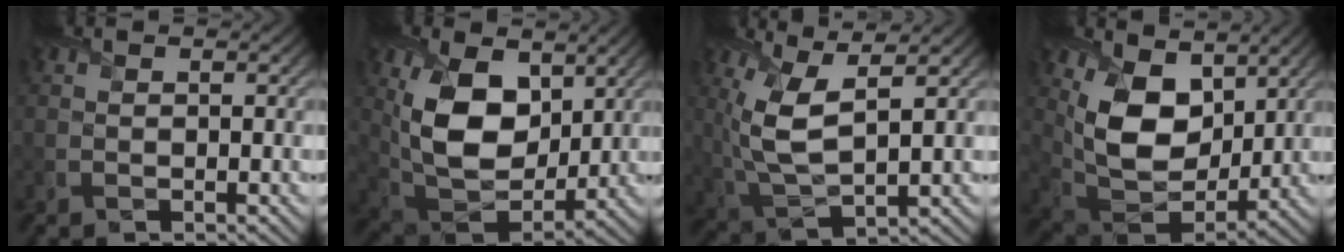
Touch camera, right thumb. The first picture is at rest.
{"total": 12.1, "force": [3.7, 7.9, 8.4], "torque": [-0.192, -0.014, 0.067]}
{"total": 8.7, "force": [2.9, 3.5, 7.4], "torque": [-0.182, -0.002, 0.061]}
{"total": 11.3, "force": [4.7, 7.5, 7.0], "torque": [-0.168, -0.017, 0.086]}